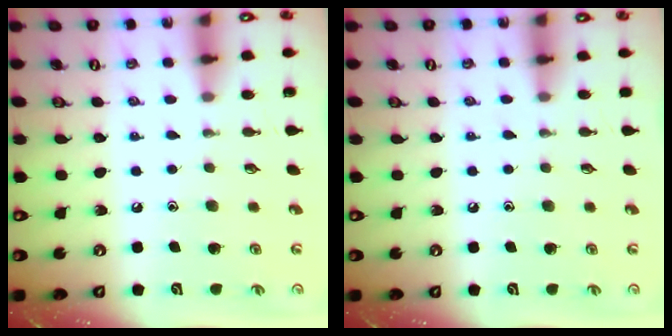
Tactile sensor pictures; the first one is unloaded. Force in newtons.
{"total": 3.3, "press": 3.3, "slide": 0.5}